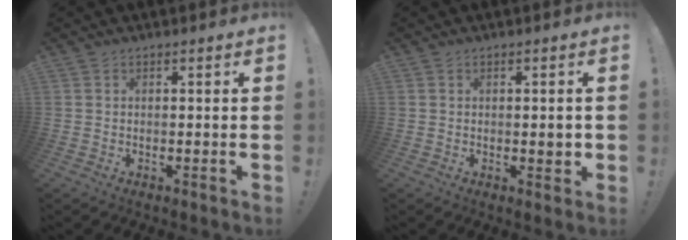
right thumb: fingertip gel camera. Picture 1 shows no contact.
{"total": 2.4, "force": [0.0, 1.1, 2.1], "torque": [-0.021, -0.001, -0.002]}